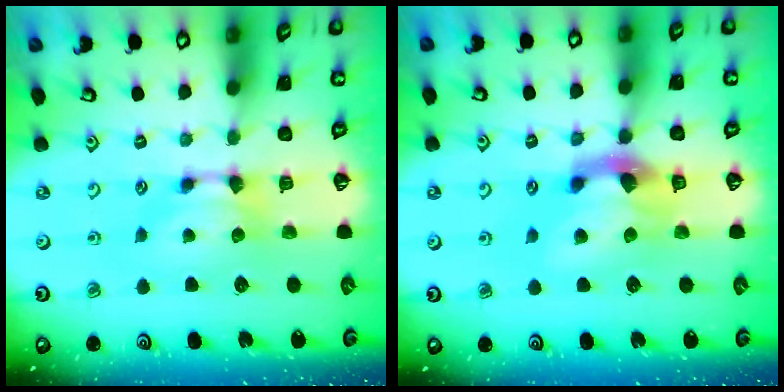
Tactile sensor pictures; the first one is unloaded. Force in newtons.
{"total": 4.1, "press": 3.8, "slide": 1.6}